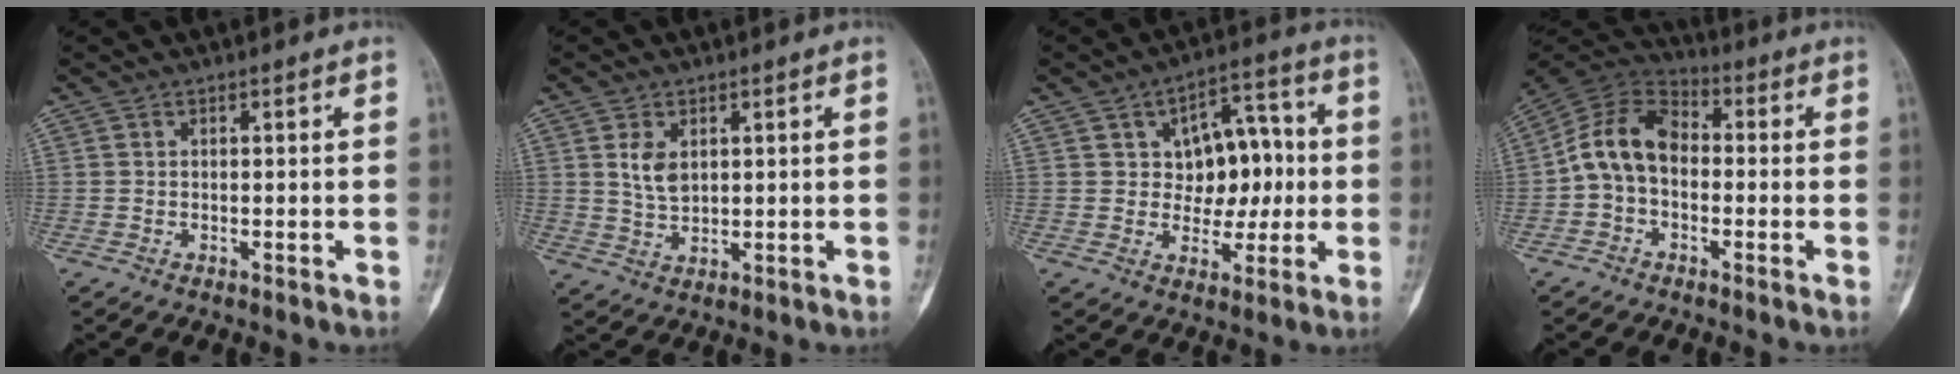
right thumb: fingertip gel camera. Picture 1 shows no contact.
{"total": 4.7, "force": [1.6, 3.0, 3.3], "torque": [-0.049, -0.011, 0.037]}
{"total": 11.6, "force": [1.2, 7.8, 8.5], "torque": [-0.067, 0.021, 0.019]}
{"total": 11.4, "force": [-1.0, 8.0, 8.1], "torque": [-0.133, 0.037, -0.035]}